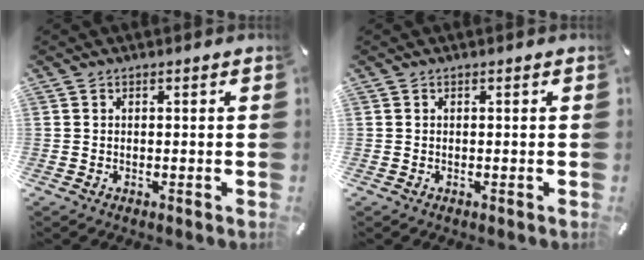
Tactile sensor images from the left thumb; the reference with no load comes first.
{"total": 0.0}